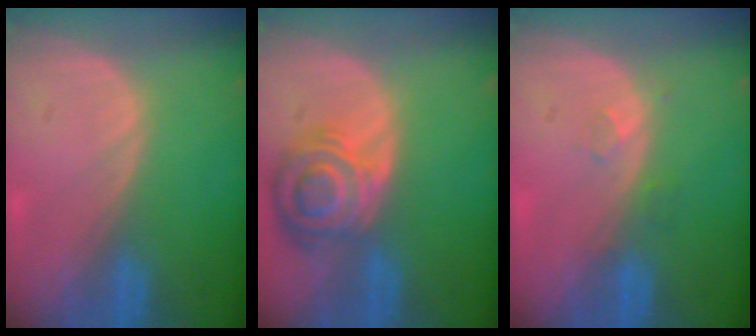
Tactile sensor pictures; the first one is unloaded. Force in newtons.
{"total": 8.4, "press": 7.4, "slide": 3.9}
{"total": 1.9, "press": 1.6, "slide": 1.0}